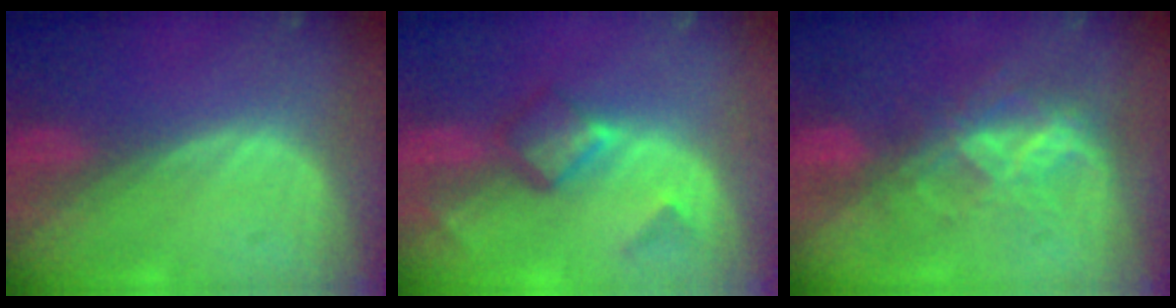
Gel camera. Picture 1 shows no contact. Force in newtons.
{"total": 5.3, "press": 5.0, "slide": 2.0}
{"total": 6.9, "press": 6.0, "slide": 3.5}